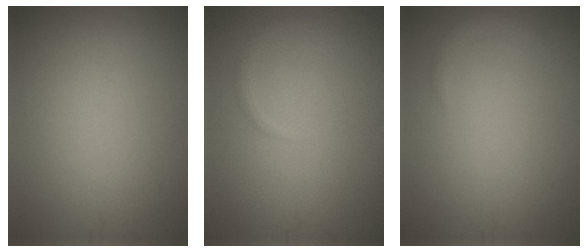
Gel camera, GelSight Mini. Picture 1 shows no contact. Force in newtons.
{"total": 0.8, "press": 0.8, "slide": 0.0}
{"total": 1.2, "press": 1.2, "slide": 0.2}